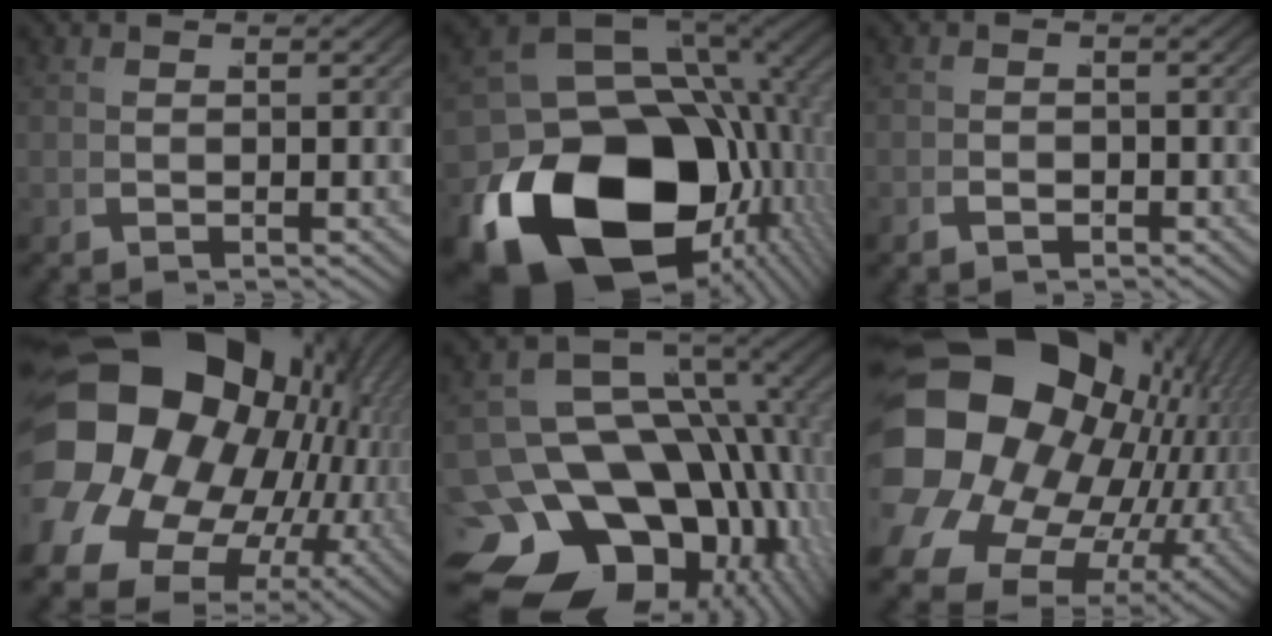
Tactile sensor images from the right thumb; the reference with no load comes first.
{"total": 22.6, "force": [-5.8, 13.1, 17.5], "torque": [-0.316, -0.064, -0.064]}
{"total": 1.1, "force": [-1.0, 0.5, 0.0], "torque": [0.010, 0.004, -0.023]}
{"total": 28.1, "force": [0.0, 20.6, 19.2], "torque": [-0.323, -0.037, -0.002]}
{"total": 22.6, "force": [-7.4, 15.8, 14.4], "torque": [-0.261, -0.081, -0.095]}
{"total": 25.6, "force": [-0.9, 18.7, 17.5], "torque": [-0.307, -0.032, -0.017]}